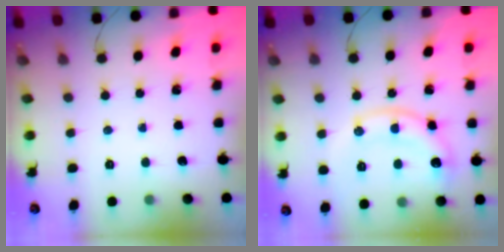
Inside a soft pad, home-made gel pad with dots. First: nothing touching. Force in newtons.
{"total": 12.4, "press": 12.3, "slide": 1.4}